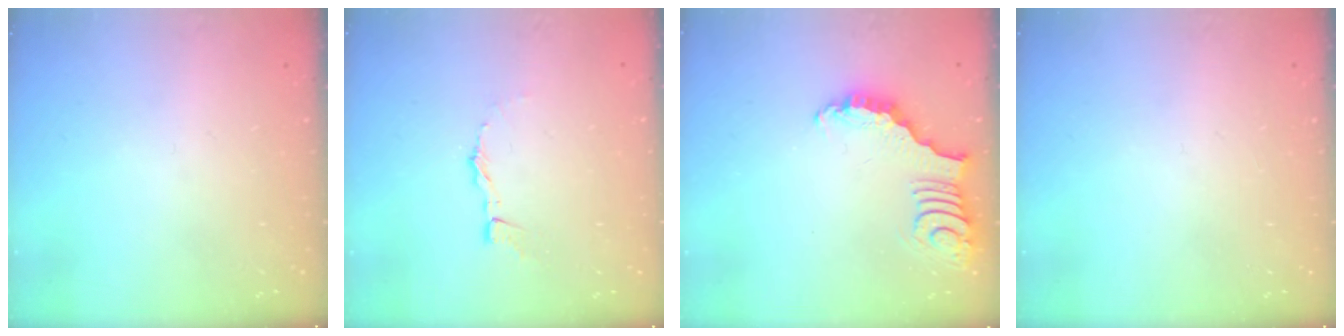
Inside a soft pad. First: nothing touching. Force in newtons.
{"total": 3.3, "press": 3.3, "slide": 0.4}
{"total": 3.4, "press": 3.4, "slide": 0.5}
{"total": 0.0}